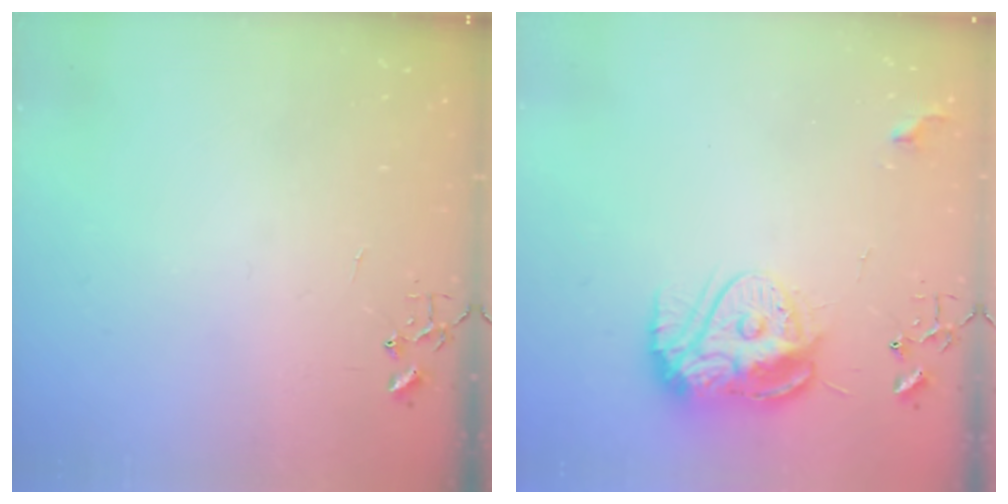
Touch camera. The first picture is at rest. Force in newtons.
{"total": 13.4, "press": 13.3, "slide": 1.2}